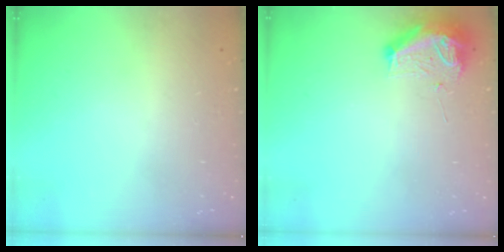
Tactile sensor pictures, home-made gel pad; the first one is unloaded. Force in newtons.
{"total": 8.7, "press": 8.6, "slide": 1.0}